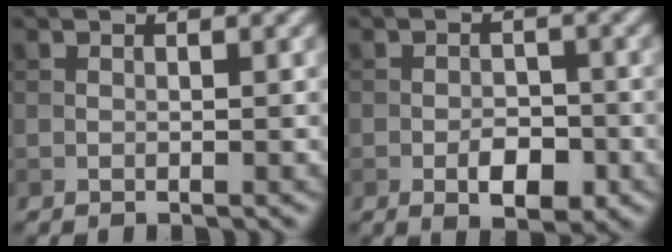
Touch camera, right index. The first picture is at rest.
{"total": 3.7, "force": [-1.5, 1.9, 2.8], "torque": [-0.039, -0.001, -0.023]}